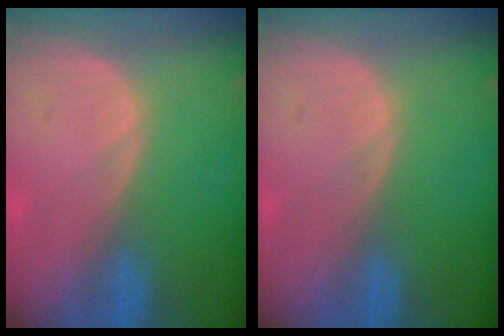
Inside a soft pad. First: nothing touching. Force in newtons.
{"total": 0.0}